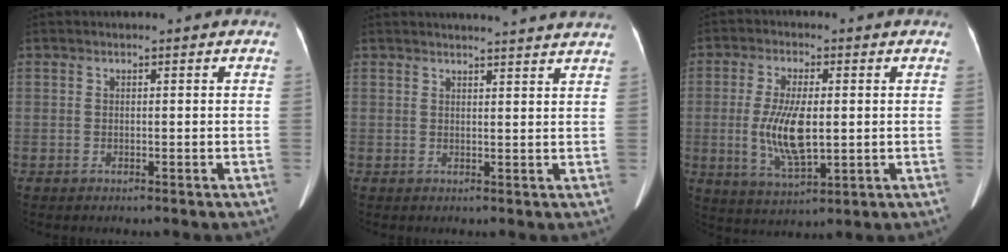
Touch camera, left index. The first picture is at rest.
{"total": 10.7, "force": [10.2, -0.3, 3.2], "torque": [-0.040, -0.002, 0.105]}
{"total": 9.0, "force": [-0.3, 2.8, 8.5], "torque": [-0.180, -0.008, 0.003]}